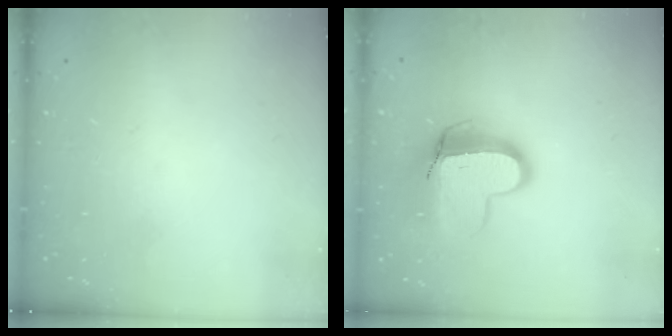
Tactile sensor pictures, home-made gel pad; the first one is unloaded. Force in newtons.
{"total": 12.7, "press": 12.7, "slide": 1.1}